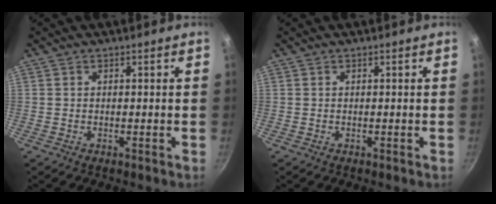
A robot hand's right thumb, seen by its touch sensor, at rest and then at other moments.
{"total": 0.0}